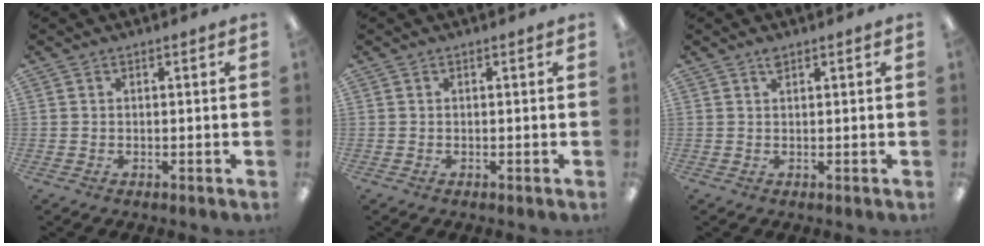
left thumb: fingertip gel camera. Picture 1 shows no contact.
{"total": 0.0}
{"total": 1.0, "force": [0.7, 0.4, 0.7], "torque": [-0.017, 0.000, 0.012]}